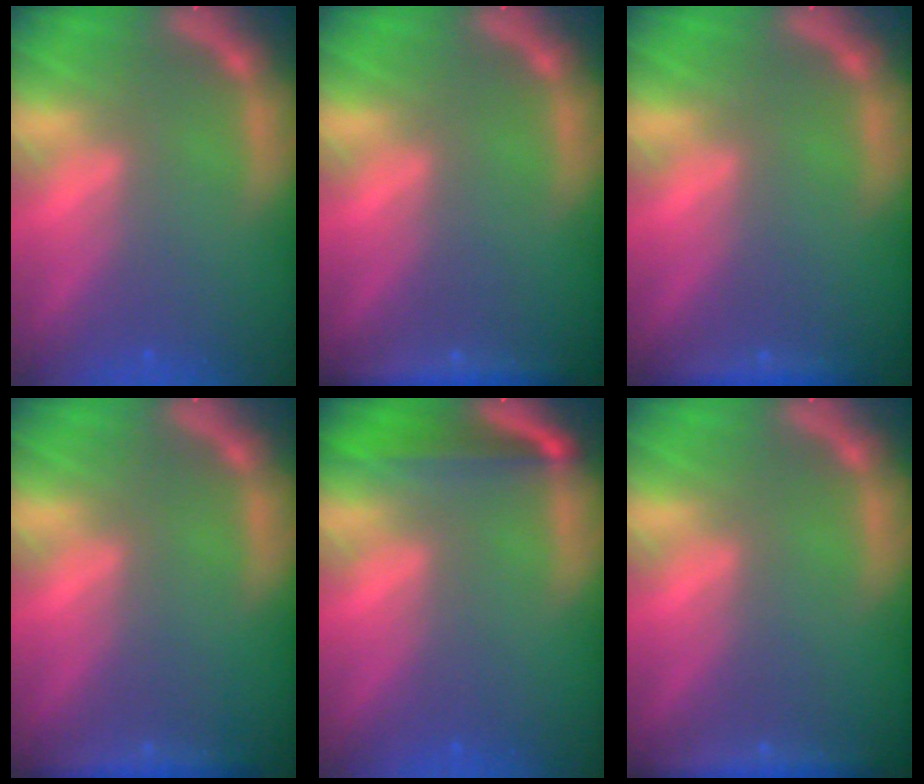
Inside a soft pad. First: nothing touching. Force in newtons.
{"total": 3.0}
{"total": 1.9}
{"total": 2.4}
{"total": 4.0}
{"total": 3.0}